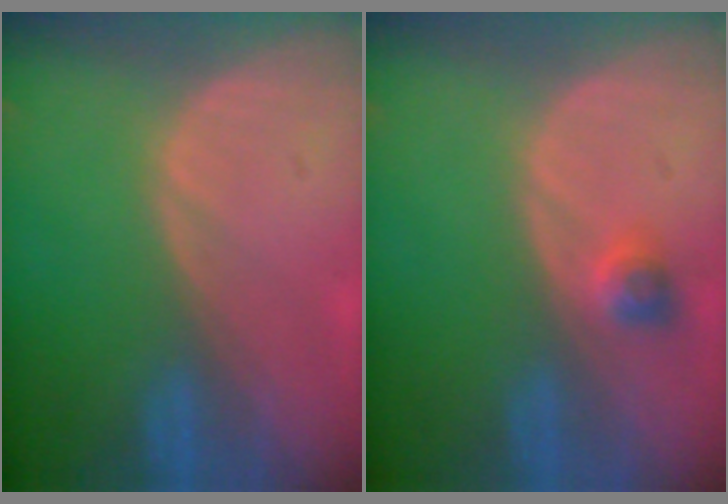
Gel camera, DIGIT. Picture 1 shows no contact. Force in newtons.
{"total": 2.3, "press": 2.0, "slide": 1.1}